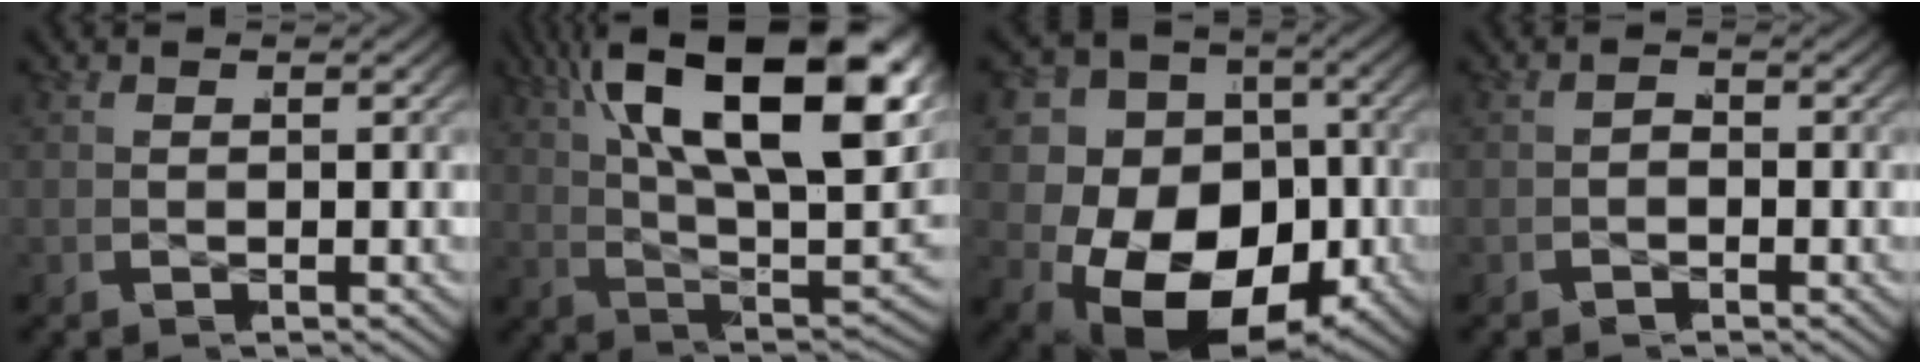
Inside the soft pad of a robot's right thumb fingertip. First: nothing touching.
{"total": 16.5, "force": [4.3, 7.6, 14.1], "torque": [-0.239, -0.013, 0.072]}
{"total": 20.0, "force": [-2.4, 14.8, 13.3], "torque": [-0.271, -0.081, -0.013]}
{"total": 0.8, "force": [-0.7, 0.2, -0.1], "torque": [-0.002, -0.001, -0.014]}